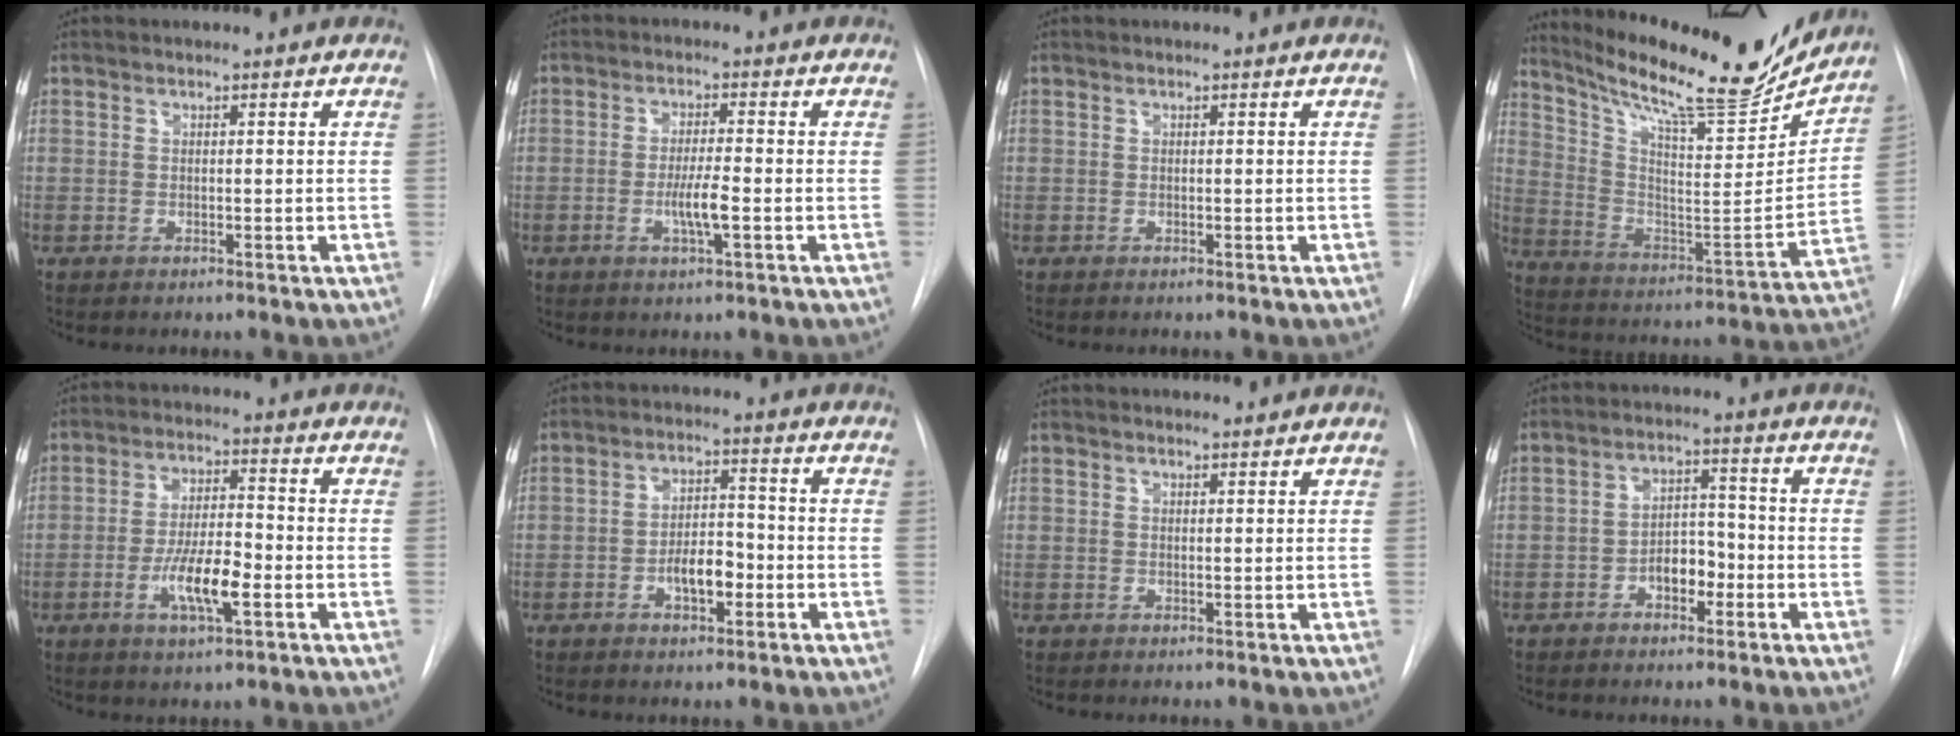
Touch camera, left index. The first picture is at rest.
{"total": 4.5, "force": [-1.7, 0.2, 4.1], "torque": [-0.079, -0.008, -0.028]}
{"total": 0.0}
{"total": 23.4, "force": [20.5, 3.1, 10.8], "torque": [-0.186, -0.052, 0.309]}
{"total": 8.3, "force": [-3.2, 1.8, 7.4], "torque": [-0.141, -0.005, -0.053]}
{"total": 5.7, "force": [-2.5, 2.4, 4.5], "torque": [-0.078, 0.008, -0.038]}
{"total": 1.2, "force": [1.2, 0.1, 0.0], "torque": [-0.006, -0.002, 0.018]}
{"total": 4.9, "force": [-2.5, 2.7, 3.3], "torque": [-0.051, 0.014, -0.041]}